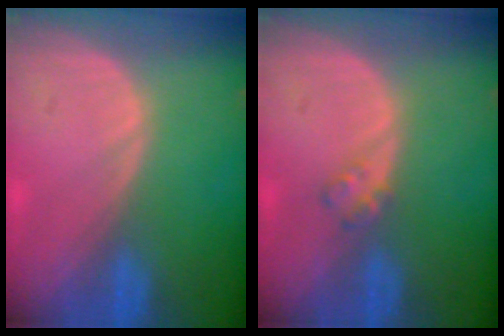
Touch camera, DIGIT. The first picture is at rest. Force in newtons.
{"total": 1.7, "press": 1.7, "slide": 0.3}